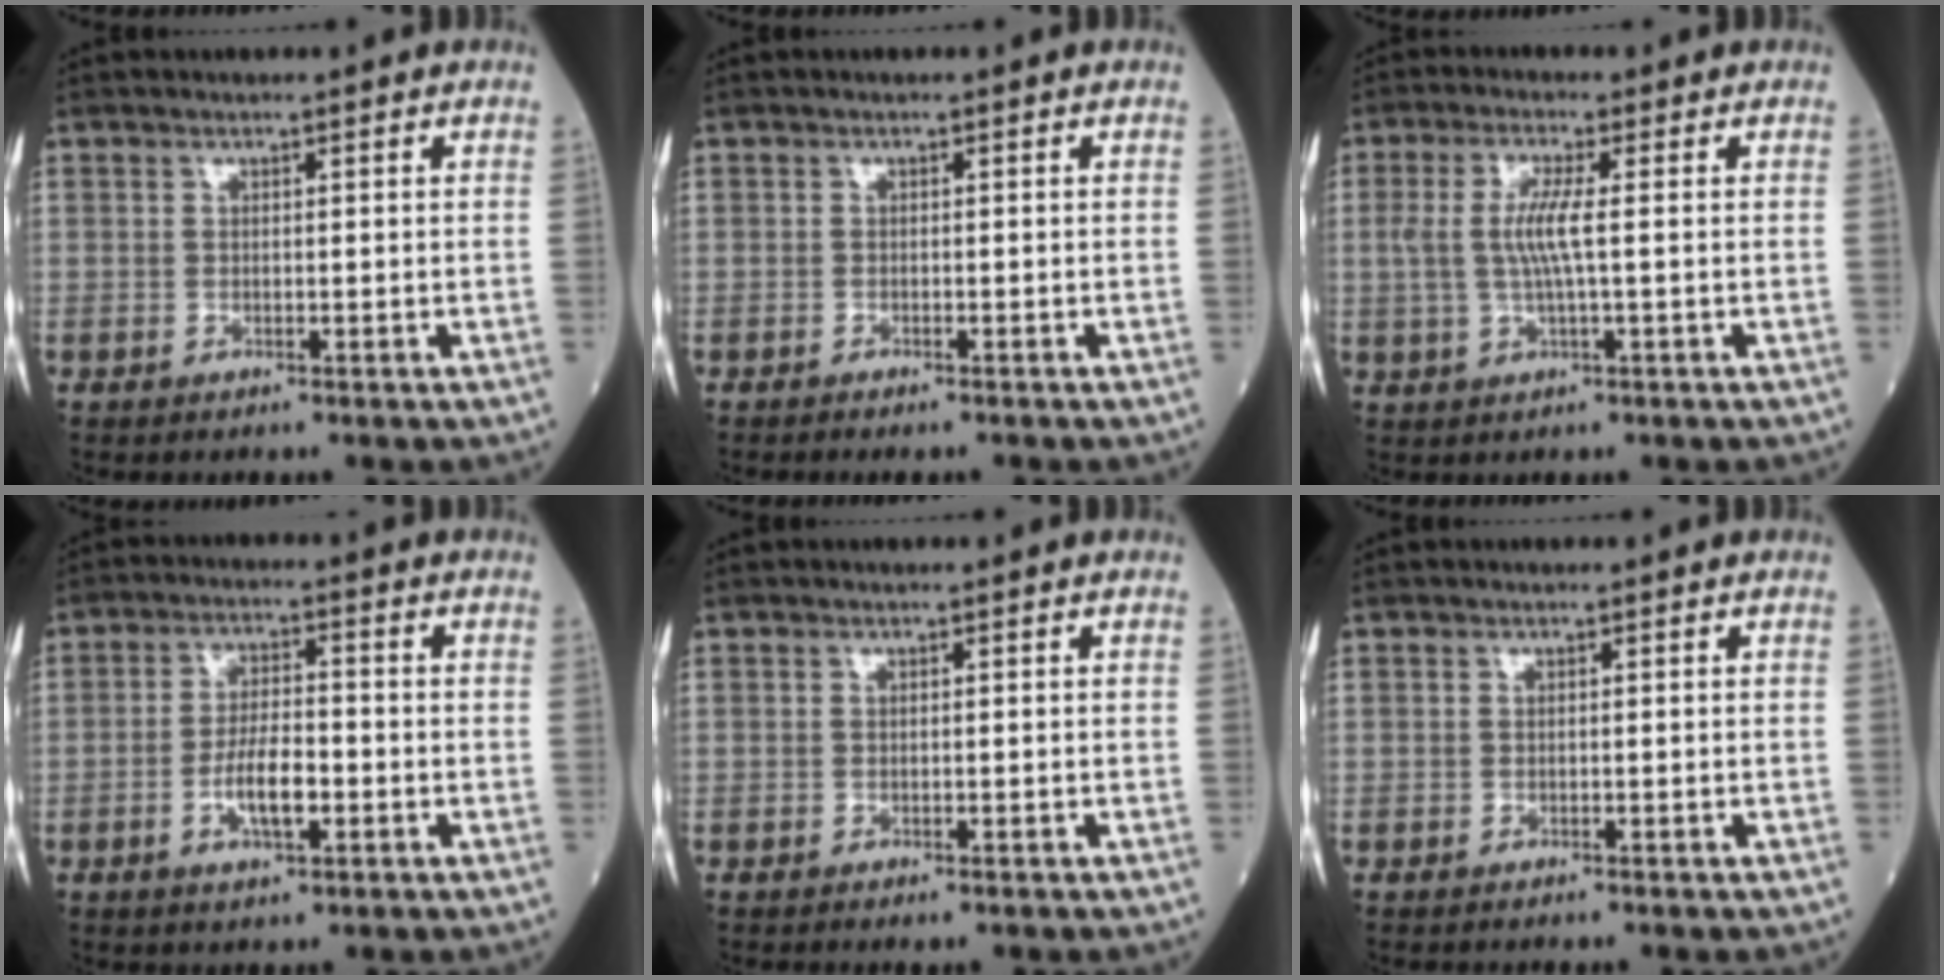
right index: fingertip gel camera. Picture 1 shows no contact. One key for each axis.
{"total": 1.8, "fx": -1.6, "fy": 0.3, "fz": 0.7, "tx": -0.006, "ty": -0.003, "tz": -0.020}
{"total": 5.3, "fx": 0.3, "fy": 0.6, "fz": 5.3, "tx": -0.116, "ty": 0.007, "tz": 0.005}
{"total": 6.0, "fx": -1.9, "fy": 1.8, "fz": 5.4, "tx": -0.102, "ty": 0.004, "tz": -0.035}
{"total": 1.3, "fx": -1.0, "fy": 0.3, "fz": 0.8, "tx": -0.005, "ty": -0.002, "tz": -0.012}
{"total": 1.0, "fx": -0.8, "fy": 0.1, "fz": 0.4, "tx": -0.005, "ty": -0.001, "tz": -0.011}